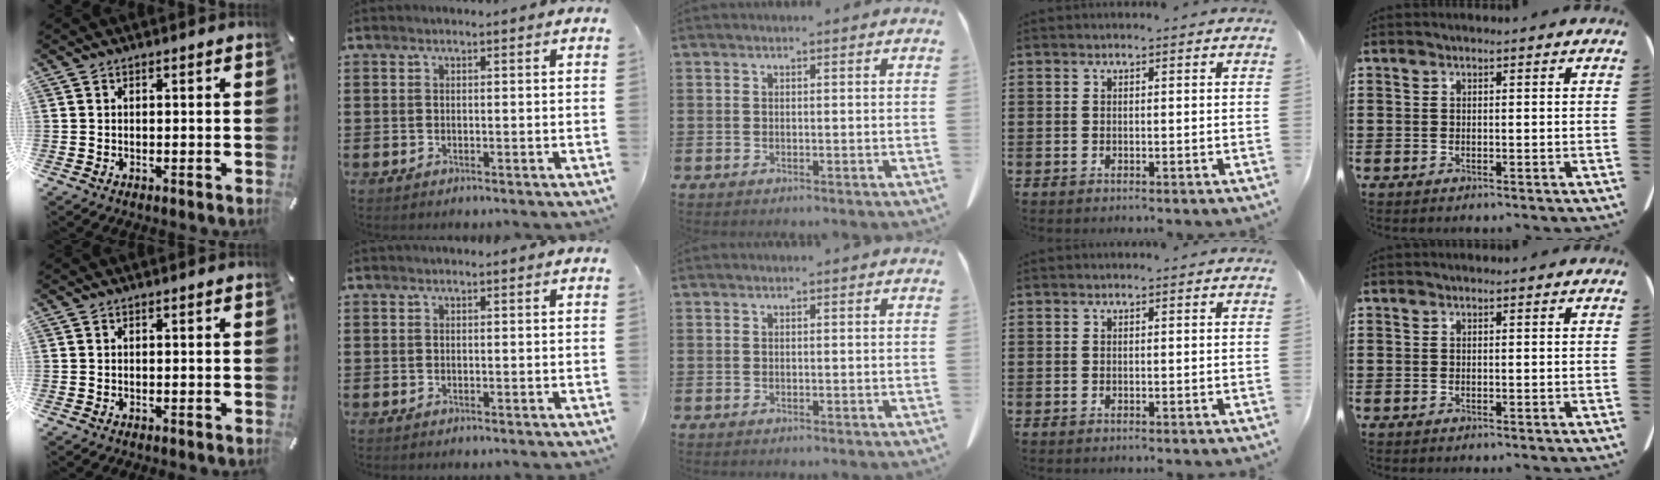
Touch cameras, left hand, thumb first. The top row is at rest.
{}